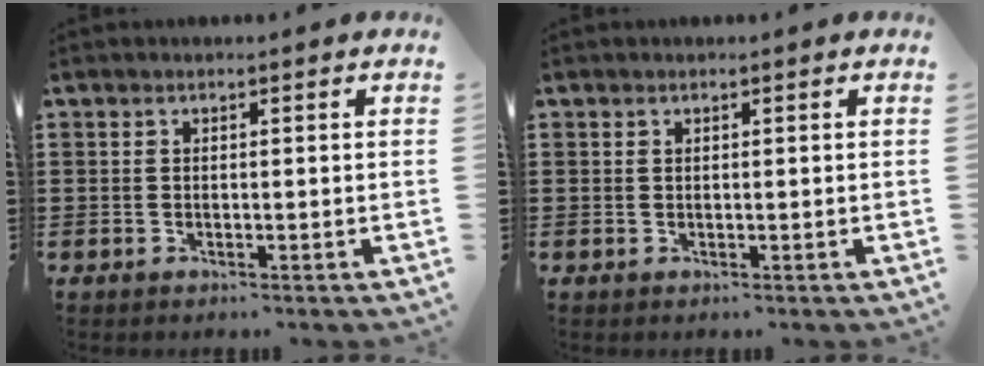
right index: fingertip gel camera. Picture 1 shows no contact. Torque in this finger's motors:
{"motor_torque": [-0.54, 0.52, -0.02, -0.01]}